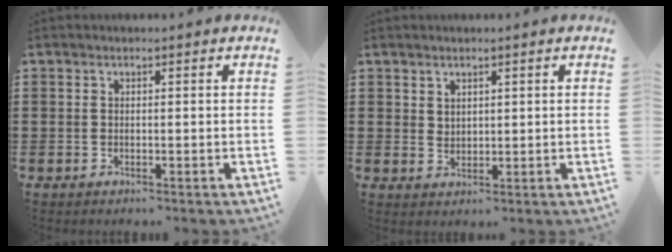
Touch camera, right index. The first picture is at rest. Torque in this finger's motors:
{"motor_torque": [-0.18, 0.24, 0.00, 0.00]}